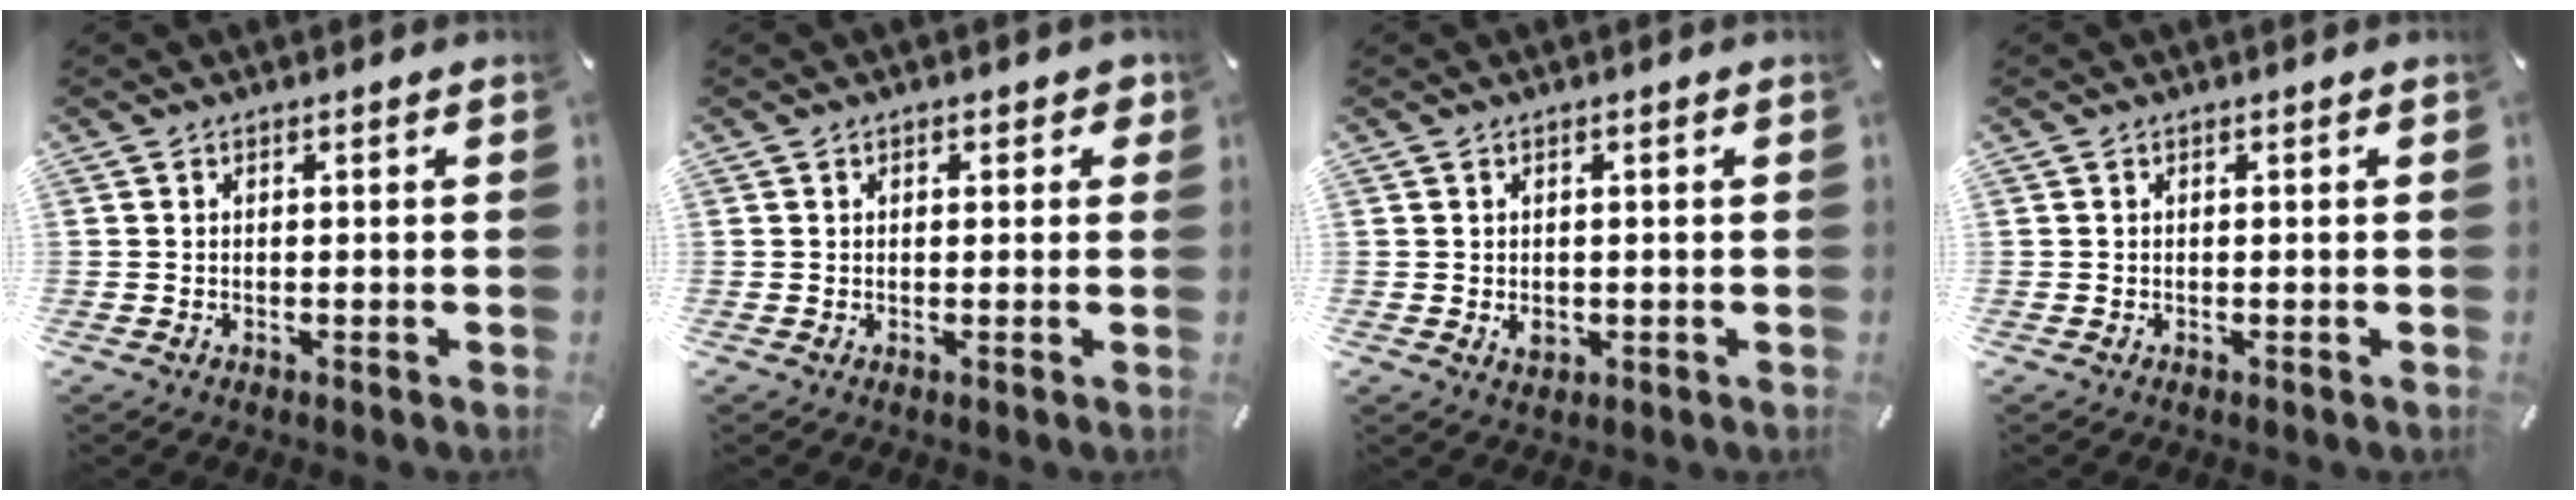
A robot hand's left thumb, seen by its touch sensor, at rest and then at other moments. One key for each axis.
{"total": 1.7, "fx": 0.6, "fy": 1.3, "fz": 1.0, "tx": -0.003, "ty": 0.001, "tz": 0.005}
{"total": 2.3, "fx": -0.3, "fy": 1.8, "fz": 1.3, "tx": -0.024, "ty": -0.004, "tz": -0.010}
{"total": 0.0}